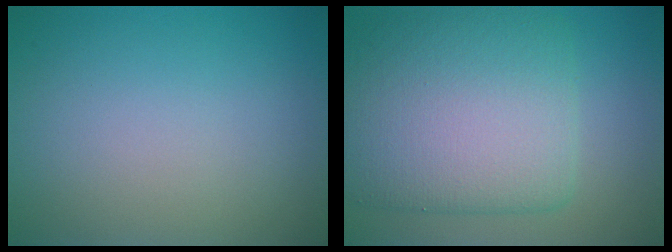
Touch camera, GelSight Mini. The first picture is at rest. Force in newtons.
{"total": 9.6, "press": 9.6, "slide": 0.2}